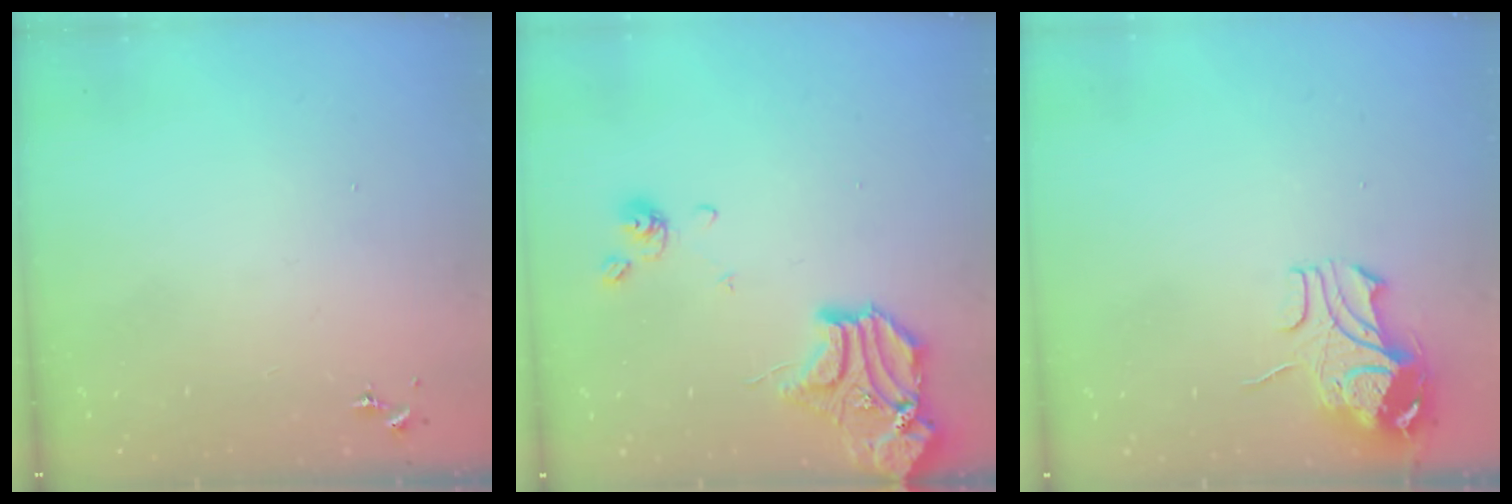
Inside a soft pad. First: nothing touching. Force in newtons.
{"total": 16.0, "press": 15.8, "slide": 2.5}
{"total": 9.6, "press": 9.6, "slide": 1.1}